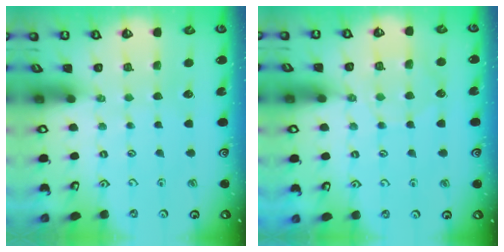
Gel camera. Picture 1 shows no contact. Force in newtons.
{"total": 6.4, "press": 6.4, "slide": 0.7}